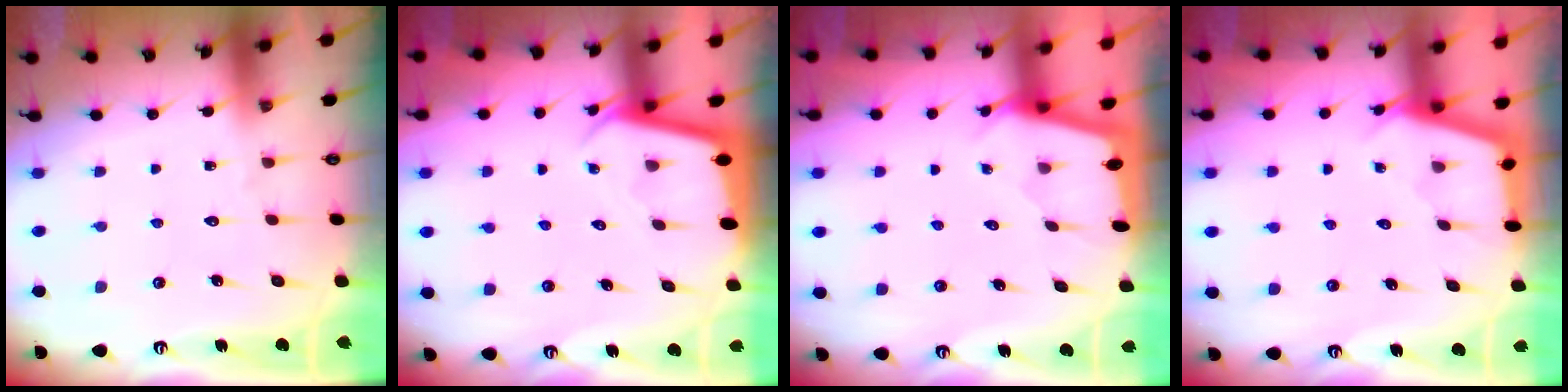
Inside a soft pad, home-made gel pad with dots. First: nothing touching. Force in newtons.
{"total": 2.3, "press": 2.3, "slide": 0.1}
{"total": 1.9, "press": 1.9, "slide": 0.1}
{"total": 2.9, "press": 2.9, "slide": 0.3}